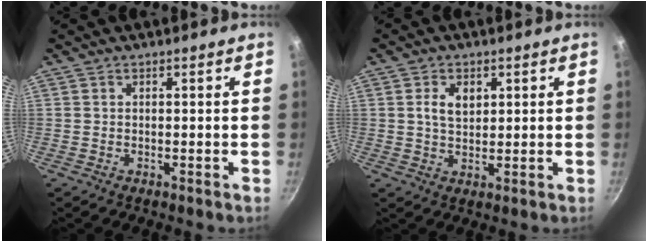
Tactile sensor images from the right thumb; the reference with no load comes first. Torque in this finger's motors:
{"motor_torque": [-0.05, 0.07, 0.29, -0.14, 0.10]}